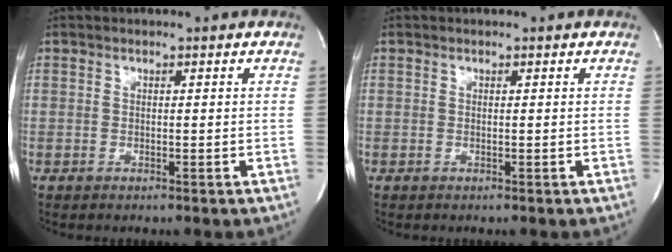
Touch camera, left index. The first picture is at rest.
{"total": 0.0}